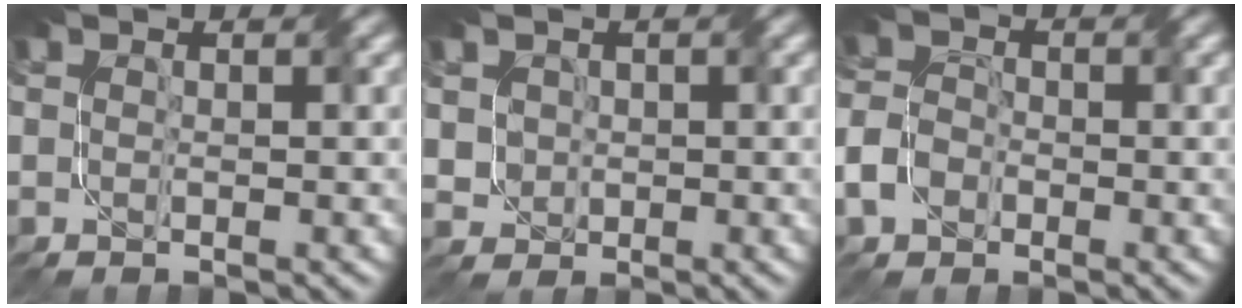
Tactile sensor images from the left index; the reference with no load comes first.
{"total": 2.2, "force": [0.3, 2.2, 0.5], "torque": [-0.020, 0.006, 0.016]}
{"total": 3.3, "force": [-2.0, 2.2, 1.3], "torque": [-0.037, 0.004, -0.043]}